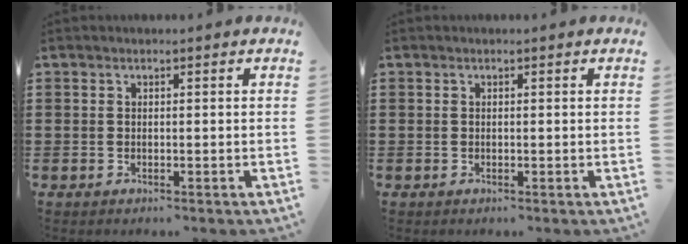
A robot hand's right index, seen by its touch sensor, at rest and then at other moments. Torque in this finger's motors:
{"motor_torque": [-0.01, 0.01, 0.00, 0.00]}